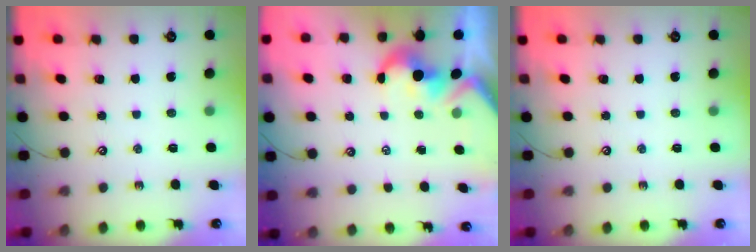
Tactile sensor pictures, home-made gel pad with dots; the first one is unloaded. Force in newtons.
{"total": 2.1, "press": 1.9, "slide": 0.8}
{"total": 0.0}